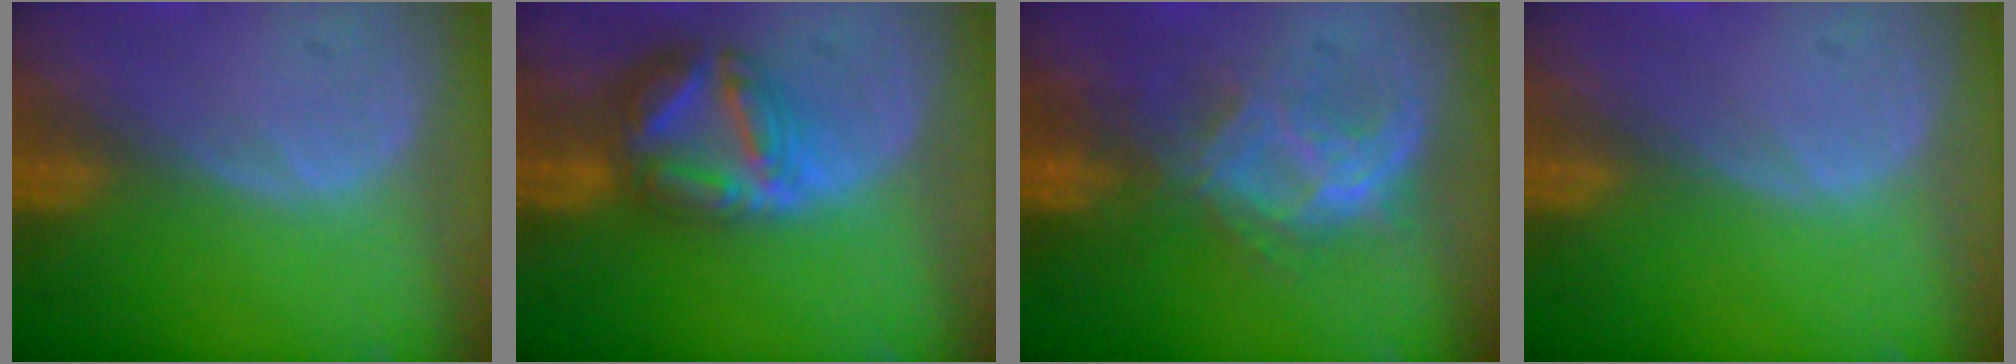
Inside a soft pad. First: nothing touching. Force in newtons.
{"total": 8.1, "press": 7.0, "slide": 4.0}
{"total": 7.2, "press": 7.2, "slide": 0.8}
{"total": 0.0}